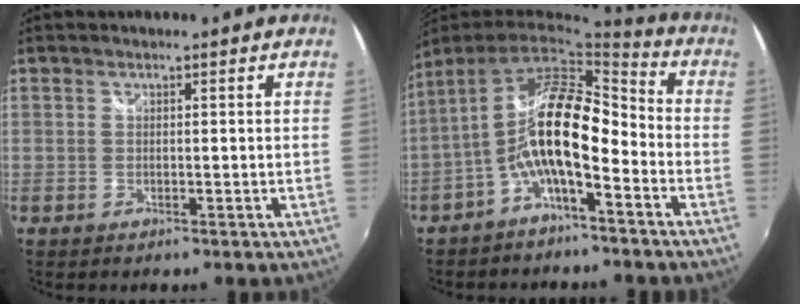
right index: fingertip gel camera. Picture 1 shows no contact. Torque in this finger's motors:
{"motor_torque": [1.40, -0.74, 1.05, 0.21]}